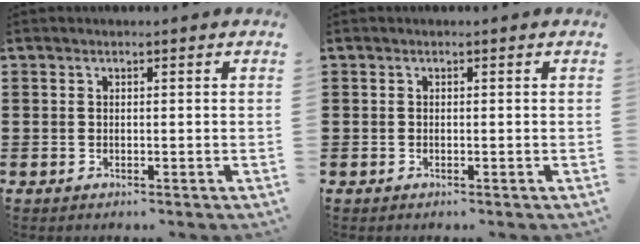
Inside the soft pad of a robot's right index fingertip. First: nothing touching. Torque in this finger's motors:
{"motor_torque": [-0.59, 1.54, 0.00, 0.00]}